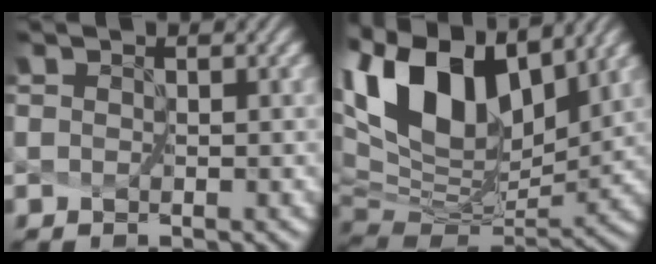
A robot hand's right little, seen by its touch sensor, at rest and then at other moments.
{"total": 13.5, "force": [6.7, 7.4, 9.1], "torque": [-0.204, 0.036, 0.133]}